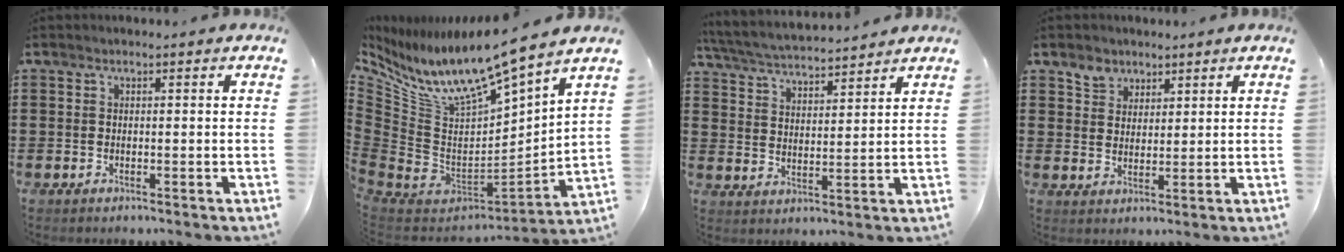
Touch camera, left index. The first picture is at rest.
{"total": 11.6, "force": [9.7, 2.0, 6.0], "torque": [-0.165, -0.088, 0.166]}
{"total": 4.7, "force": [4.6, 0.1, 1.0], "torque": [-0.042, -0.026, 0.077]}
{"total": 3.7, "force": [2.7, 2.5, 0.2], "torque": [-0.009, 0.007, 0.050]}